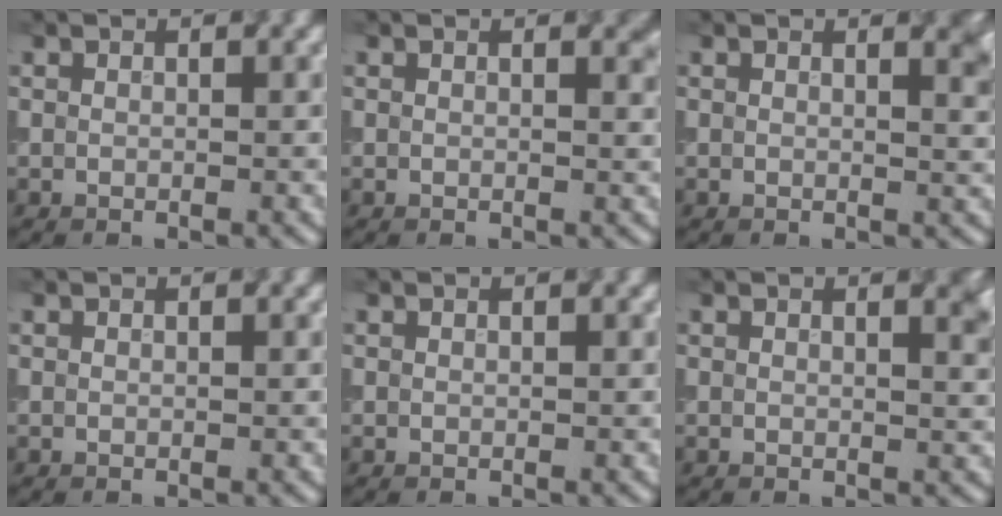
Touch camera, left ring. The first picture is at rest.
{"total": 1.0, "force": [0.6, 0.3, 0.7], "torque": [-0.004, -0.001, 0.009]}
{"total": 2.2, "force": [1.3, 0.8, 1.7], "torque": [-0.007, 0.001, 0.015]}
{"total": 0.0}
{"total": 0.0}
{"total": 1.9, "force": [1.1, 0.7, 1.4], "torque": [-0.006, 0.001, 0.013]}